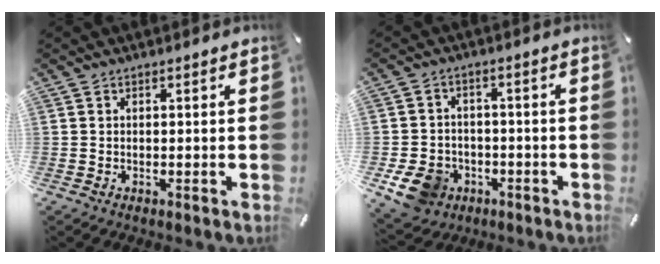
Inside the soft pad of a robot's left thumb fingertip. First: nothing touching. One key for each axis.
{"total": 9.2, "fx": -4.0, "fy": 7.3, "fz": 3.8, "tx": -0.090, "ty": 0.024, "tz": -0.072}